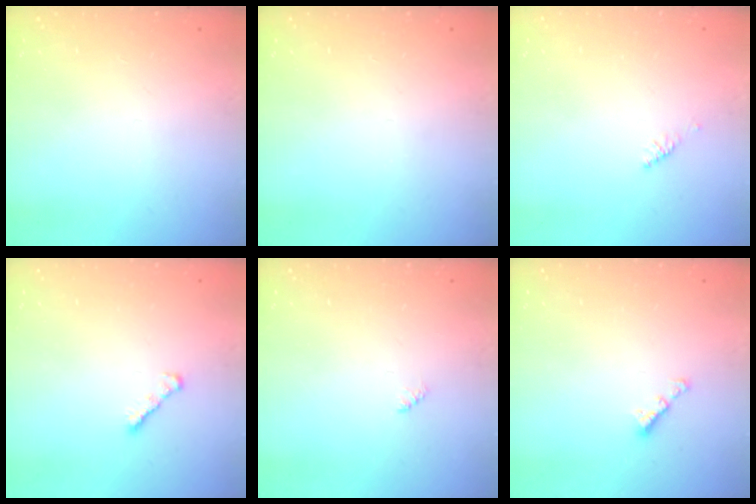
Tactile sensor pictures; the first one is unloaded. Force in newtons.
{"total": 0.0}
{"total": 2.4, "press": 2.3, "slide": 0.7}
{"total": 2.5, "press": 2.4, "slide": 0.6}
{"total": 1.9, "press": 1.9, "slide": 0.4}
{"total": 2.3, "press": 2.3, "slide": 0.4}